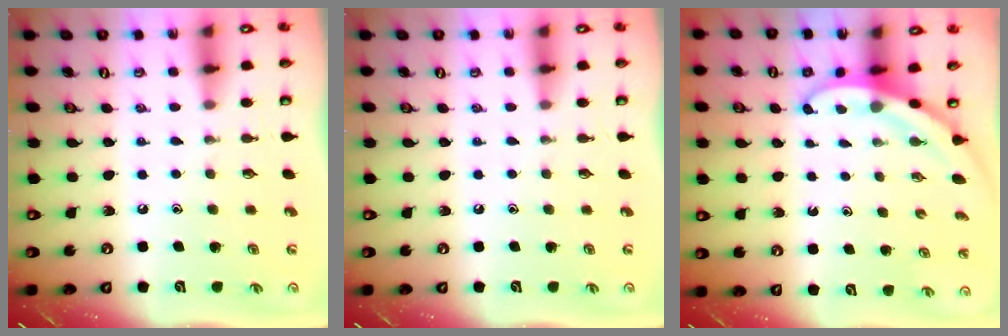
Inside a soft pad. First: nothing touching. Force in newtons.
{"total": 0.0}
{"total": 3.2, "press": 3.2, "slide": 0.1}